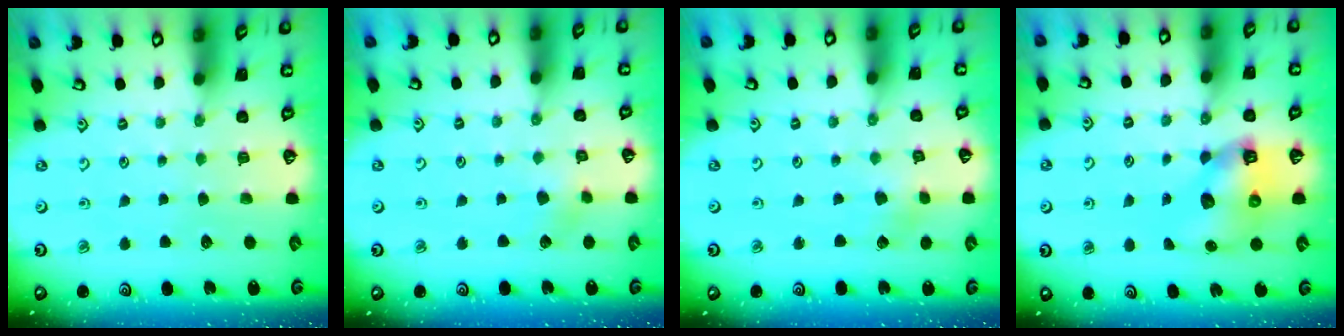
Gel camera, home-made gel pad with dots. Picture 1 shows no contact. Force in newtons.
{"total": 4.1, "press": 4.0, "slide": 0.9}
{"total": 2.7, "press": 2.7, "slide": 0.4}
{"total": 8.8, "press": 8.7, "slide": 1.2}